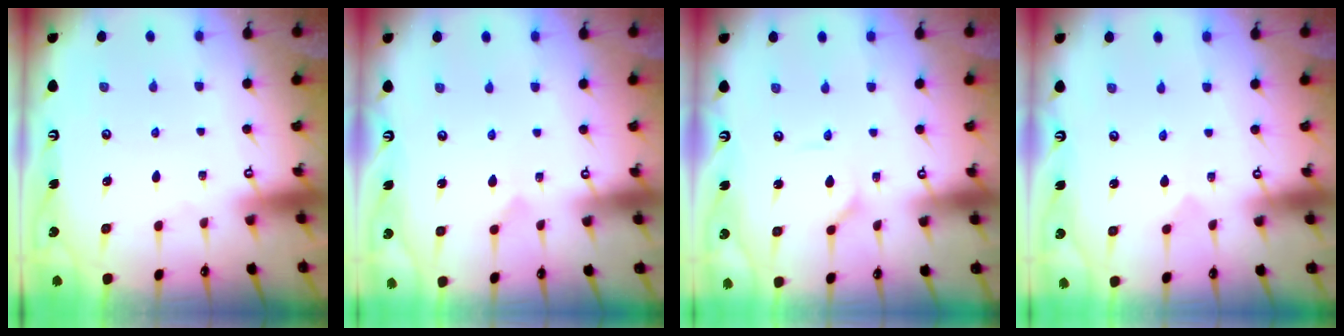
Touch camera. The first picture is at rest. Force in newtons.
{"total": 3.0, "press": 3.0, "slide": 0.2}
{"total": 1.9, "press": 1.9, "slide": 0.2}
{"total": 0.0}